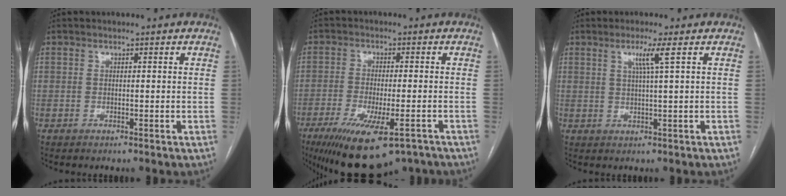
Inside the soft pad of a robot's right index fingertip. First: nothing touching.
{"total": 16.1, "force": [-10.6, 4.4, 11.2], "torque": [-0.180, -0.028, -0.159]}
{"total": 3.3, "force": [1.4, -0.9, 2.9], "torque": [-0.058, -0.002, 0.029]}